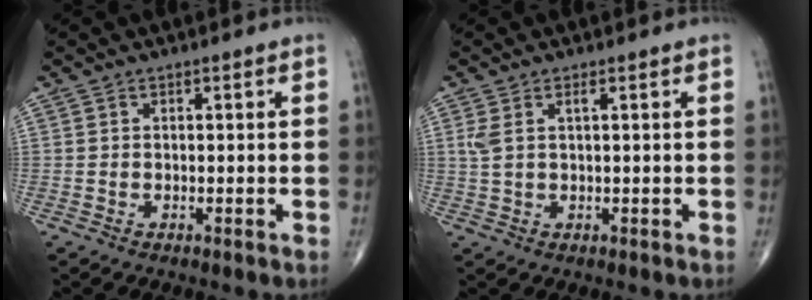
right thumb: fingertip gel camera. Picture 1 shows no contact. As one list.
[{"total": 3.0, "force": [1.1, 0.9, 2.7], "torque": [-0.072, 0.009, 0.029]}]